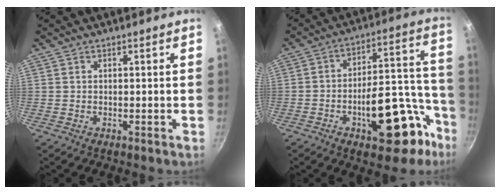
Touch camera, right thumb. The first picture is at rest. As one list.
[{"total": 20.4, "force": [-9.4, 9.9, 15.2], "torque": [-0.147, 0.080, -0.127]}]